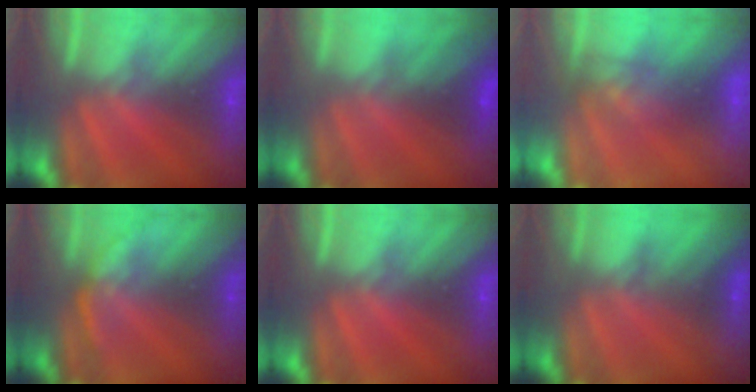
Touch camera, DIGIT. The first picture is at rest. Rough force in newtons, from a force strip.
{"total": 2.9}
{"total": 2.8}
{"total": 2.1}
{"total": 0.0}
{"total": 1.7}